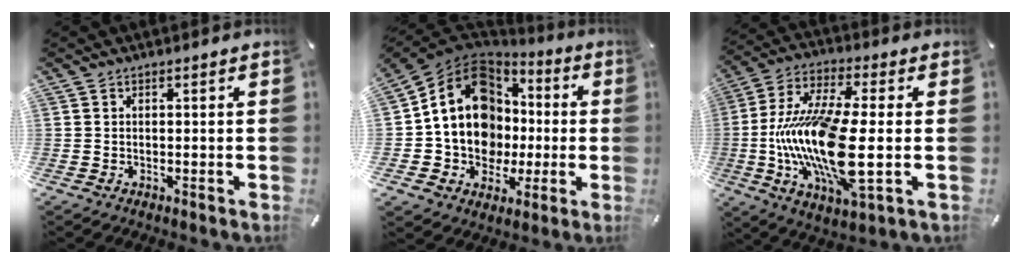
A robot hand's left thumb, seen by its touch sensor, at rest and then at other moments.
{"total": 16.6, "force": [1.6, 14.0, 8.7], "torque": [-0.172, -0.015, 0.033]}
{"total": 21.2, "force": [-2.0, 6.9, 20.0], "torque": [-0.425, -0.024, -0.030]}